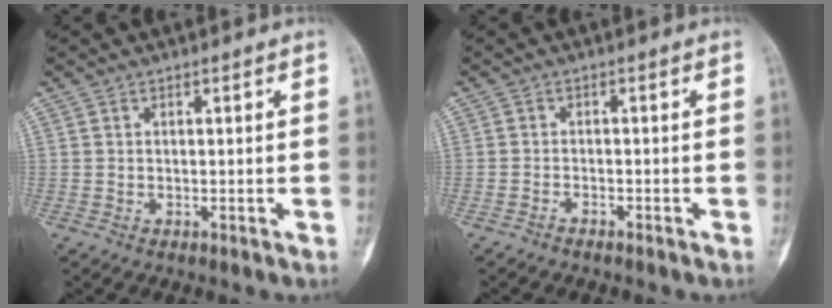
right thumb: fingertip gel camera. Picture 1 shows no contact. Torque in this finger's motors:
{"motor_torque": [-0.38, -0.12, -0.11, 0.14, -0.01]}